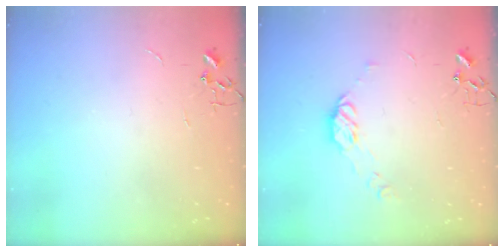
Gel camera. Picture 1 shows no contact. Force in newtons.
{"total": 7.7, "press": 7.7, "slide": 0.7}